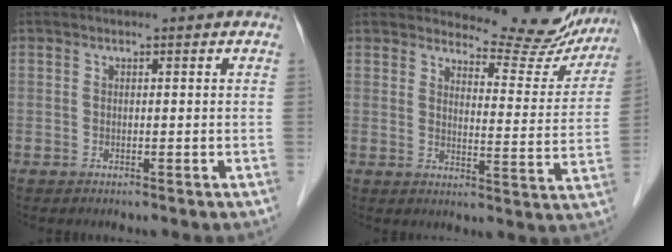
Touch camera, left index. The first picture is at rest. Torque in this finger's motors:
{"motor_torque": [0.97, -1.17, 0.24, 0.00]}